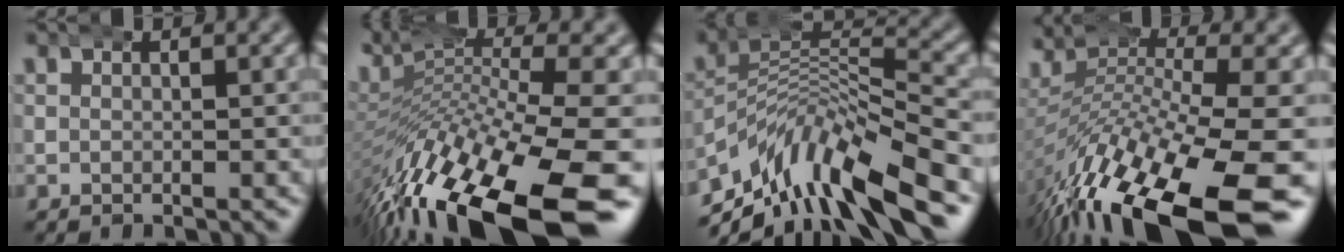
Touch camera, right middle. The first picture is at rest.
{"total": 13.5, "force": [-3.9, 6.0, 11.5], "torque": [-0.208, -0.021, -0.044]}
{"total": 10.3, "force": [-4.7, 5.8, 7.1], "torque": [-0.095, 0.008, -0.087]}
{"total": 13.1, "force": [-5.6, 6.1, 10.1], "torque": [-0.186, -0.031, -0.065]}